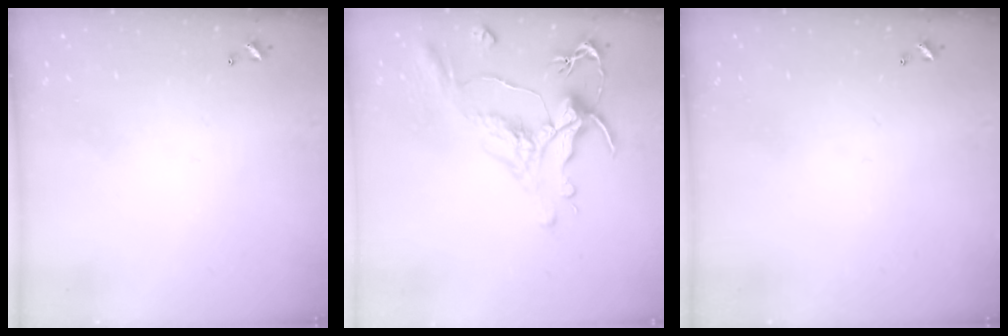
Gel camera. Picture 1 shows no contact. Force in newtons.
{"total": 1.7, "press": 0.9, "slide": 1.4}
{"total": 0.0}